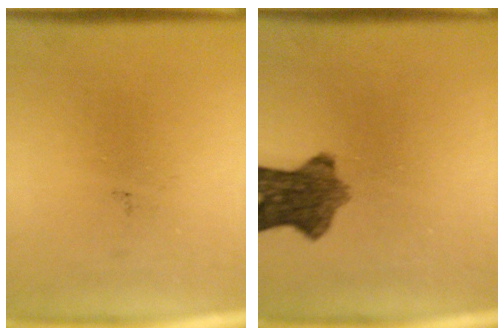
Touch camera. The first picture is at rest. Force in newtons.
{"total": 8.1}